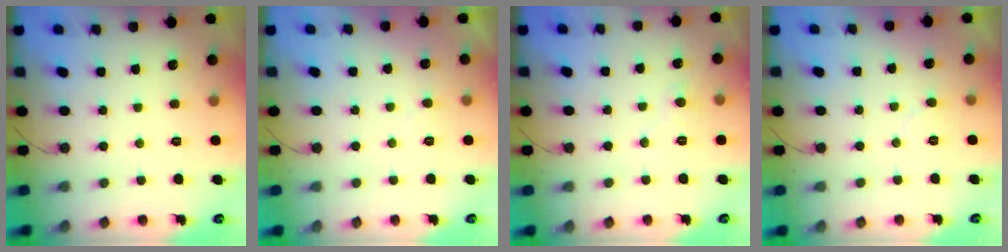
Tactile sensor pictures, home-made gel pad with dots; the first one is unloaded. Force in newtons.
{"total": 3.8, "press": 3.8, "slide": 0.2}
{"total": 6.2, "press": 6.1, "slide": 0.4}
{"total": 3.6, "press": 3.6, "slide": 0.3}